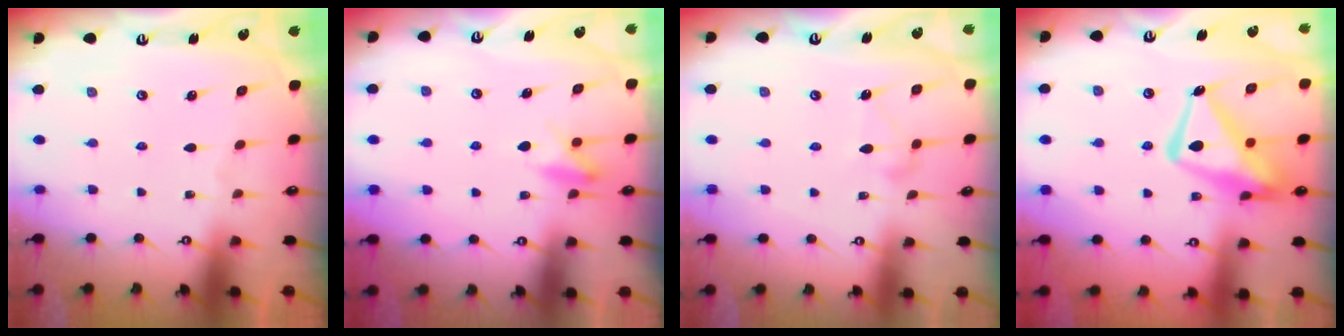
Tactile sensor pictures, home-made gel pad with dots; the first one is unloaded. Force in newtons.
{"total": 5.2, "press": 5.1, "slide": 0.9}
{"total": 8.5, "press": 8.5, "slide": 0.3}
{"total": 15.2, "press": 15.2, "slide": 1.5}